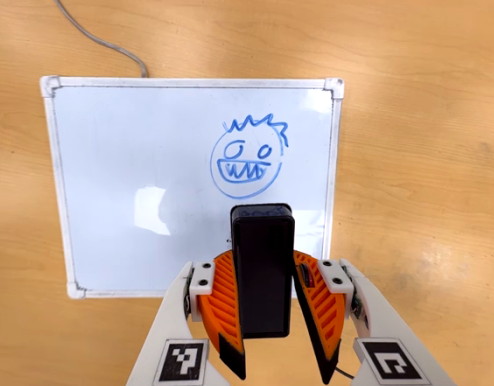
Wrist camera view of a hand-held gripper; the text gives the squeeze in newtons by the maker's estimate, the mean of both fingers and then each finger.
{"total": 5.4, "left": 5.4, "right": 5.4}